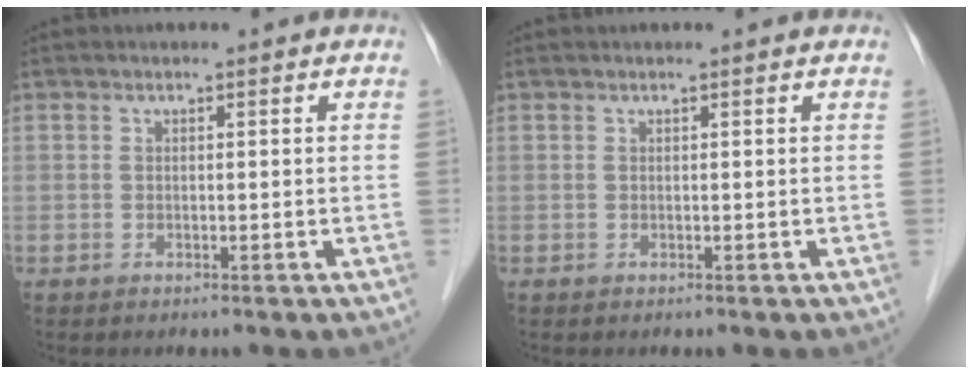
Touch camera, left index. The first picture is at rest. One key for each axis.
{"total": 0.5, "fx": 0.5, "fy": 0.0, "fz": 0.1, "tx": -0.004, "ty": 0.008, "tz": 0.008}